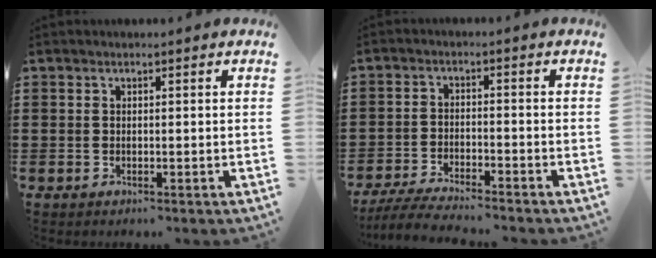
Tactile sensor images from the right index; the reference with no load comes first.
{"total": 4.4, "force": [-4.2, 0.0, 1.1], "torque": [-0.031, -0.007, -0.087]}